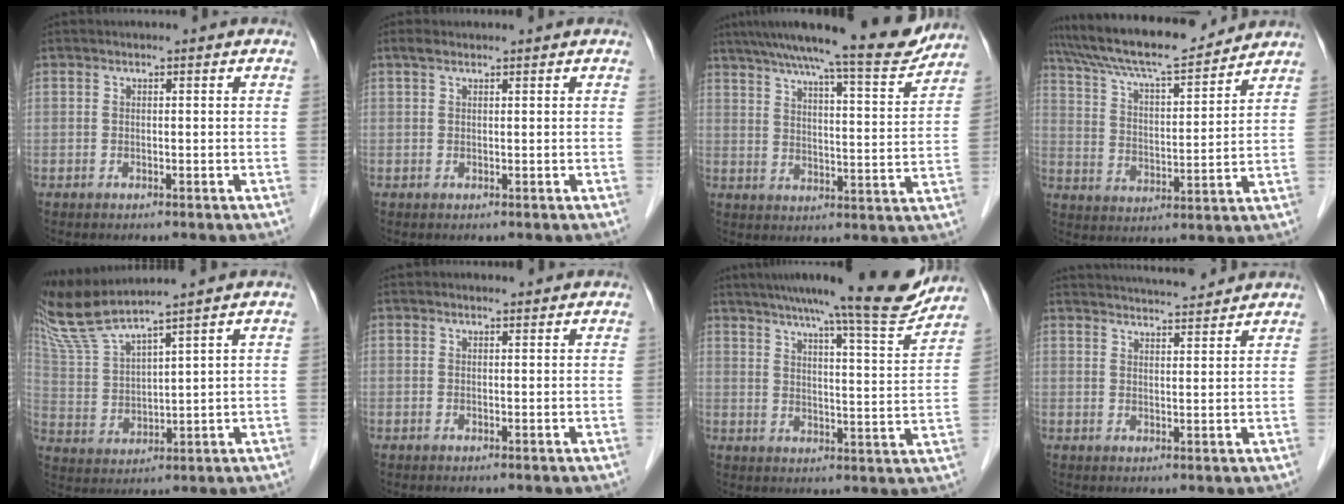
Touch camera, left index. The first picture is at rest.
{"total": 1.1, "force": [0.9, 0.4, 0.6], "torque": [-0.017, 0.015, 0.020]}
{"total": 16.7, "force": [14.6, 0.8, 8.0], "torque": [-0.117, -0.007, 0.201]}
{"total": 16.6, "force": [15.1, 1.6, 6.7], "torque": [-0.126, 0.013, 0.248]}
{"total": 9.6, "force": [8.5, -1.3, 4.4], "torque": [-0.107, 0.007, 0.175]}
{"total": 1.3, "force": [1.2, 0.4, 0.3], "torque": [-0.011, 0.014, 0.019]}
{"total": 16.2, "force": [14.2, 0.2, 7.7], "torque": [-0.108, -0.020, 0.188]}
{"total": 11.6, "force": [11.0, 0.6, 3.7], "torque": [-0.064, 0.016, 0.156]}